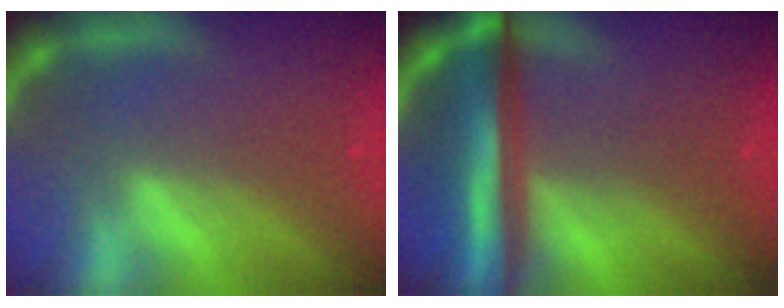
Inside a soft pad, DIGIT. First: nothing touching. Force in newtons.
{"total": 8.6}